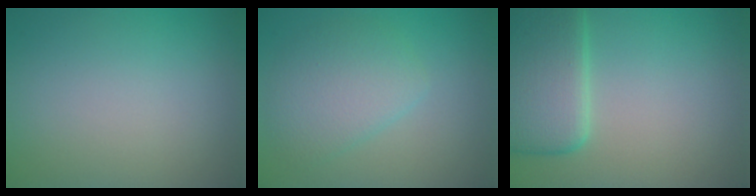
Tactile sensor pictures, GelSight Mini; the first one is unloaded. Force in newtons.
{"total": 3.7, "press": 3.7, "slide": 0.1}
{"total": 6.8, "press": 6.8, "slide": 0.5}